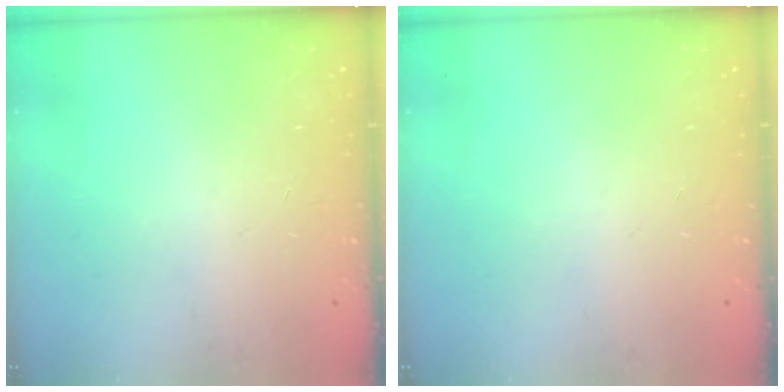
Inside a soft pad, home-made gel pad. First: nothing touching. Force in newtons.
{"total": 0.0}